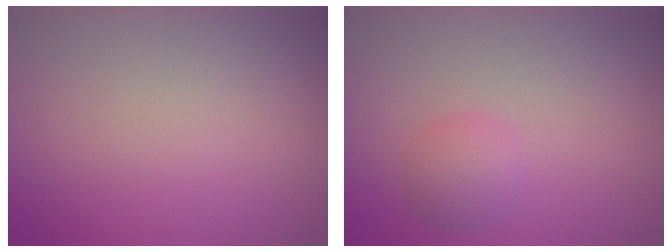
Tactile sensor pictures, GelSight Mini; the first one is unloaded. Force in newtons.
{"total": 2.0, "press": 2.0, "slide": 0.1}